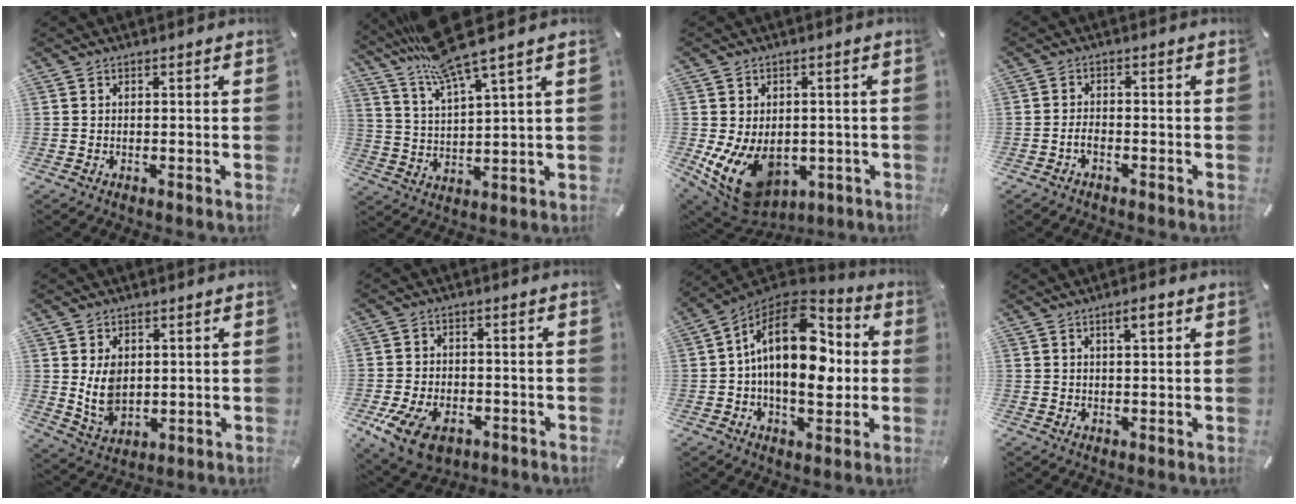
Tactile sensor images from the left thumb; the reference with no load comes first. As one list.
[{"total": 13.4, "force": [10.6, 1.8, 7.8], "torque": [-0.175, -0.045, 0.187]}, {"total": 13.7, "force": [-4.4, 9.8, 8.5], "torque": [-0.146, 0.009, -0.068]}, {"total": 2.5, "force": [-1.4, 1.3, 1.7], "torque": [-0.037, 0.005, -0.028]}, {"total": 7.2, "force": [1.7, 5.5, 4.3], "torque": [-0.098, -0.011, 0.029]}, {"total": 9.3, "force": [-4.5, 6.0, 5.4], "torque": [-0.125, 0.015, -0.081]}, {"total": 19.7, "force": [1.9, 12.2, 15.4], "torque": [-0.273, -0.014, 0.029]}, {"total": 3.6, "force": [1.7, 1.1, 3.0], "torque": [-0.046, -0.001, 0.024]}]